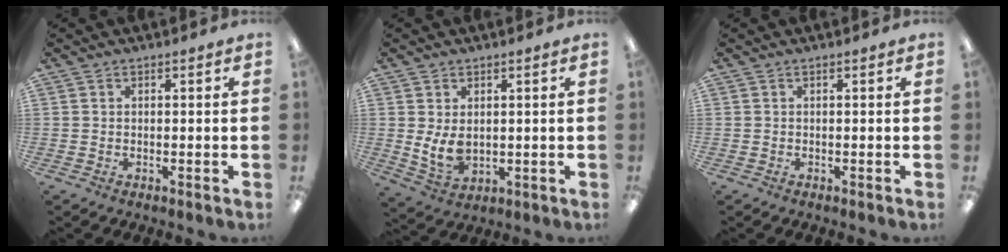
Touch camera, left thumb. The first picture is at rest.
{"total": 7.0, "force": [0.6, 4.6, 5.2], "torque": [-0.101, -0.008, 0.011]}
{"total": 0.0}